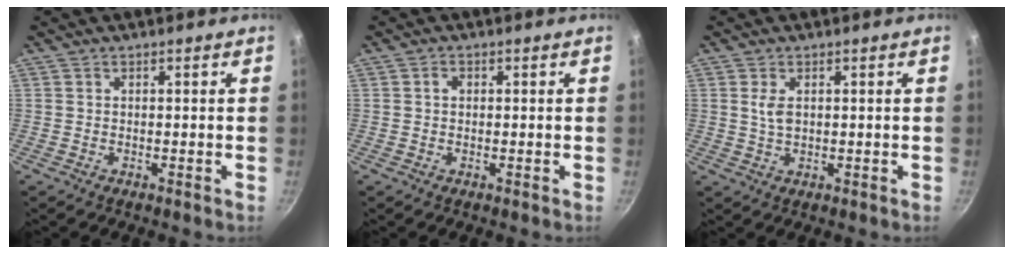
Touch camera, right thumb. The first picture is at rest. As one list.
[{"total": 1.2, "force": [0.2, 1.0, 0.7], "torque": [-0.011, 0.005, 0.003]}, {"total": 2.9, "force": [0.8, 1.6, 2.3], "torque": [-0.041, -0.005, 0.016]}]